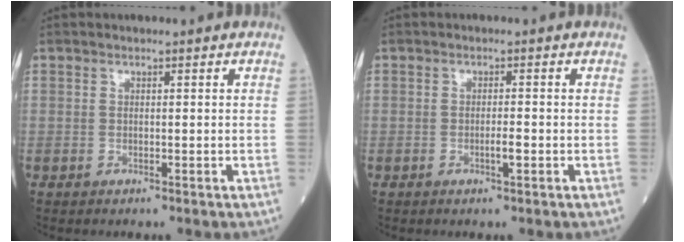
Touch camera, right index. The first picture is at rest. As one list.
[{"total": 1.6, "force": [-0.6, 0.1, 1.5], "torque": [-0.027, -0.001, -0.011]}]